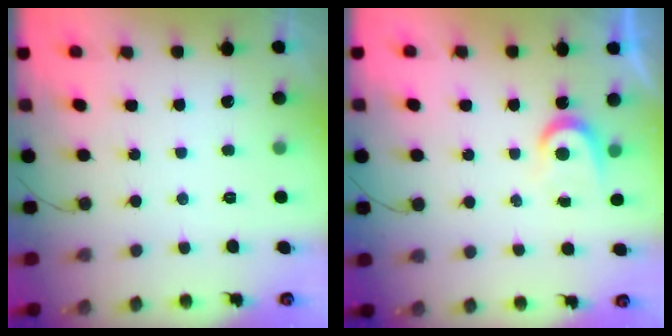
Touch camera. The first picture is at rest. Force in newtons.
{"total": 4.1, "press": 4.1, "slide": 0.6}